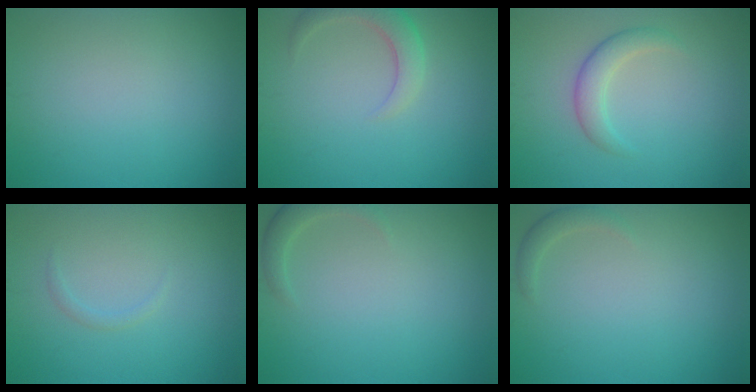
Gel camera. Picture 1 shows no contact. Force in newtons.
{"total": 3.0, "press": 3.0, "slide": 0.3}
{"total": 2.4, "press": 2.4, "slide": 0.2}
{"total": 0.7, "press": 0.7, "slide": 0.1}
{"total": 1.8, "press": 1.8, "slide": 0.3}
{"total": 1.2, "press": 1.2, "slide": 0.2}